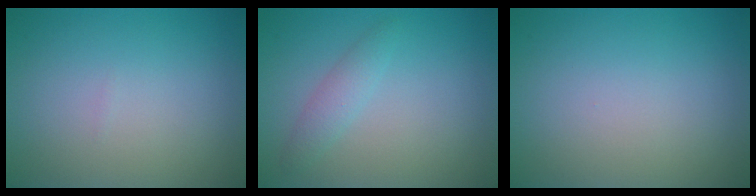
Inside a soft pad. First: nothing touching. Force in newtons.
{"total": 1.7, "press": 1.7, "slide": 0.0}
{"total": 0.0}